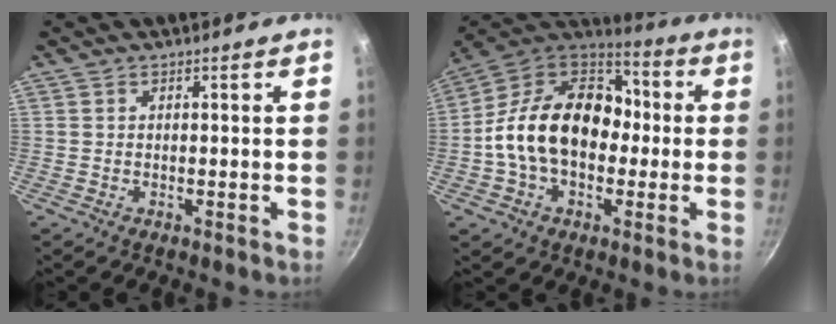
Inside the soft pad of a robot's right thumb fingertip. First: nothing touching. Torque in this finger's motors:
{"motor_torque": [1.35, 3.66, 1.96, -0.66, 0.58]}